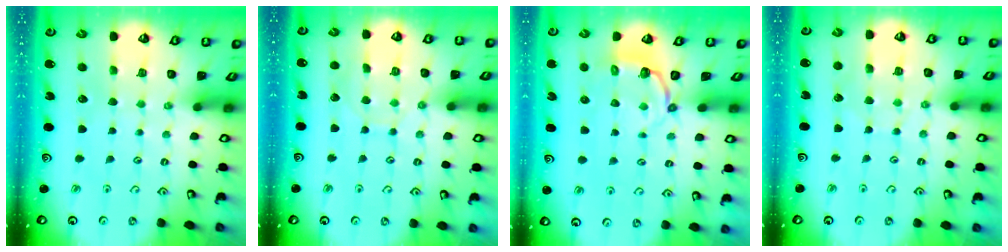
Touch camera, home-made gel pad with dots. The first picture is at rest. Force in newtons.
{"total": 5.0, "press": 5.0, "slide": 0.5}
{"total": 3.4, "press": 2.2, "slide": 2.6}
{"total": 4.7, "press": 4.7, "slide": 0.5}